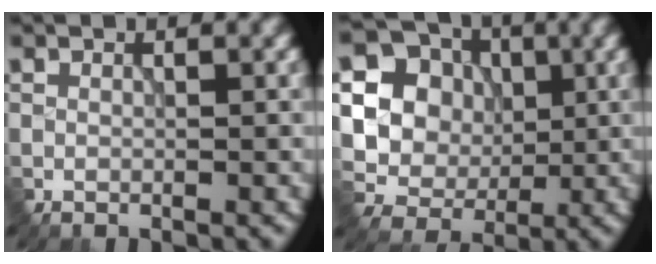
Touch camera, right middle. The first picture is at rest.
{"total": 12.7, "force": [2.5, 11.7, 4.2], "torque": [-0.139, 0.028, 0.042]}